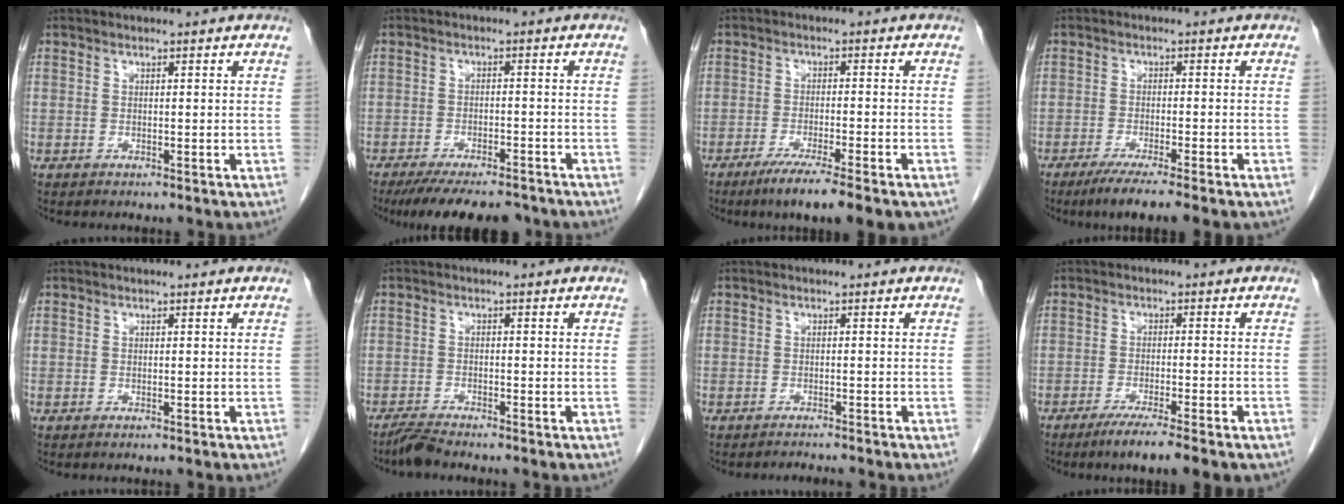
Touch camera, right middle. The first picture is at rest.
{"total": 12.1, "force": [-10.3, 3.0, 5.4], "torque": [-0.082, -0.007, -0.144]}
{"total": 9.1, "force": [-6.5, 0.4, 6.4], "torque": [-0.091, -0.020, -0.096]}
{"total": 6.6, "force": [-4.8, -0.4, 4.4], "torque": [-0.065, -0.015, -0.077]}
{"total": 0.0}
{"total": 2.4, "force": [-2.3, -0.2, 0.7], "torque": [-0.022, -0.011, -0.047]}
{"total": 1.6, "force": [-1.5, -0.6, 0.0], "torque": [-0.001, -0.006, -0.022]}
{"total": 6.8, "force": [-4.9, 0.0, 4.8], "torque": [-0.068, -0.015, -0.073]}